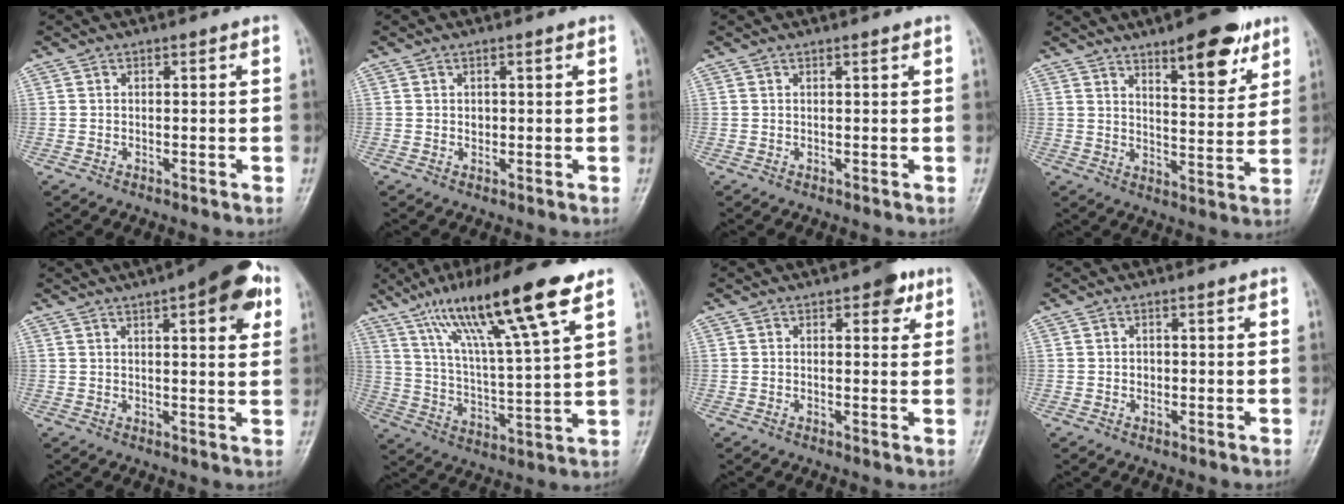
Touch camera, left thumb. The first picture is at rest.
{"total": 1.0, "force": [0.3, 0.8, 0.5], "torque": [-0.002, 0.000, 0.005]}
{"total": 0.6, "force": [0.5, 0.1, 0.3], "torque": [-0.008, -0.003, 0.006]}
{"total": 12.0, "force": [7.6, 3.9, 8.5], "torque": [-0.093, -0.046, 0.112]}
{"total": 12.7, "force": [6.1, 3.8, 10.4], "torque": [-0.111, -0.007, 0.073]}
{"total": 19.7, "force": [11.7, 2.6, 15.6], "torque": [-0.264, -0.033, 0.209]}
{"total": 4.0, "force": [2.2, 2.0, 2.8], "torque": [-0.018, -0.005, 0.021]}
{"total": 0.9, "force": [0.1, 0.8, 0.4], "torque": [-0.001, 0.002, 0.000]}